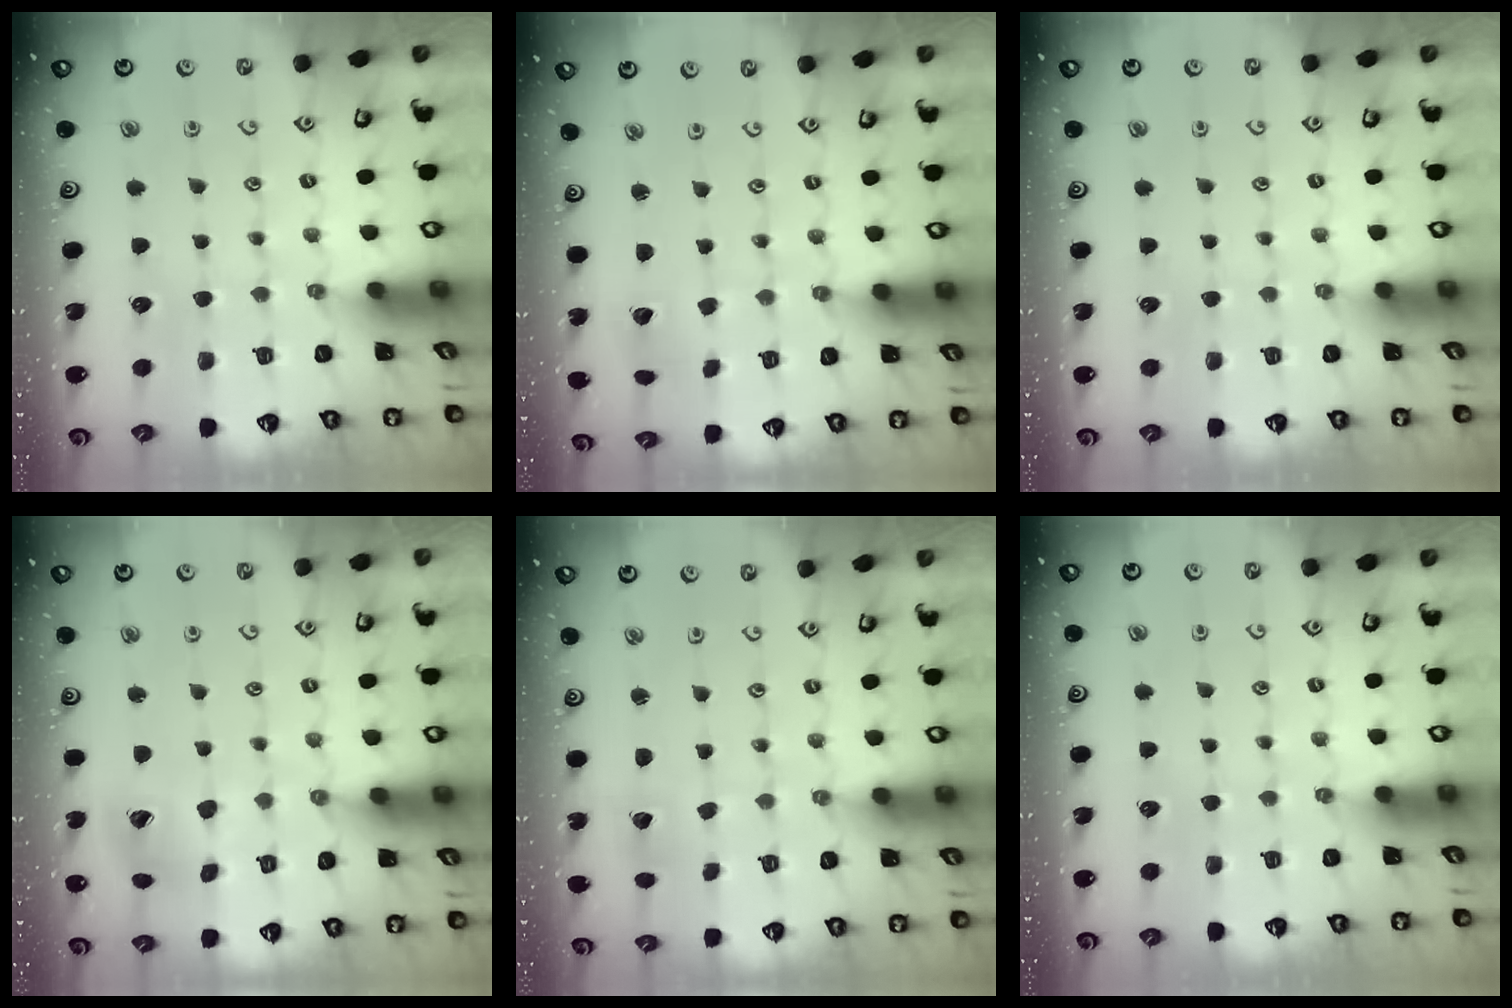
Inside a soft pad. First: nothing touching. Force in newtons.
{"total": 3.0, "press": 3.0, "slide": 0.3}
{"total": 0.0}
{"total": 11.2, "press": 11.1, "slide": 1.5}
{"total": 1.6, "press": 1.6, "slide": 0.2}
{"total": 0.0}